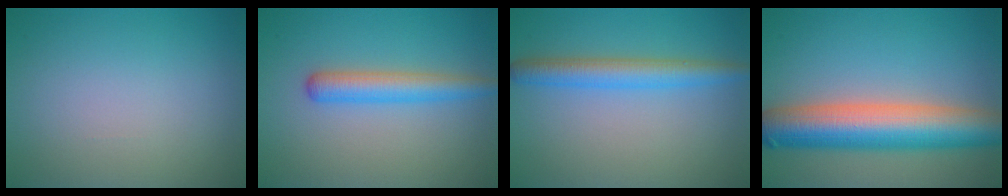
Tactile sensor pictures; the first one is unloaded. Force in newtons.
{"total": 3.4, "press": 3.4, "slide": 0.2}
{"total": 3.7, "press": 3.7, "slide": 0.2}
{"total": 9.8, "press": 9.7, "slide": 0.5}